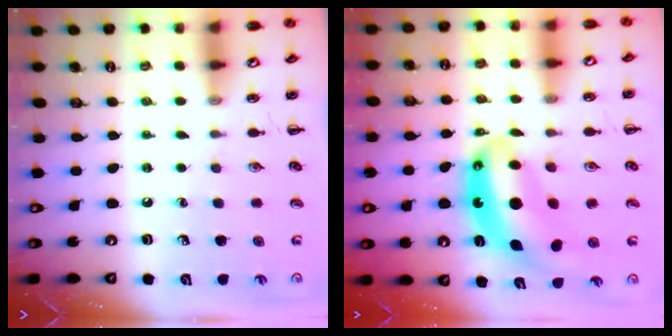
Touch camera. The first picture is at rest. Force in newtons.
{"total": 13.4, "press": 13.0, "slide": 3.3}